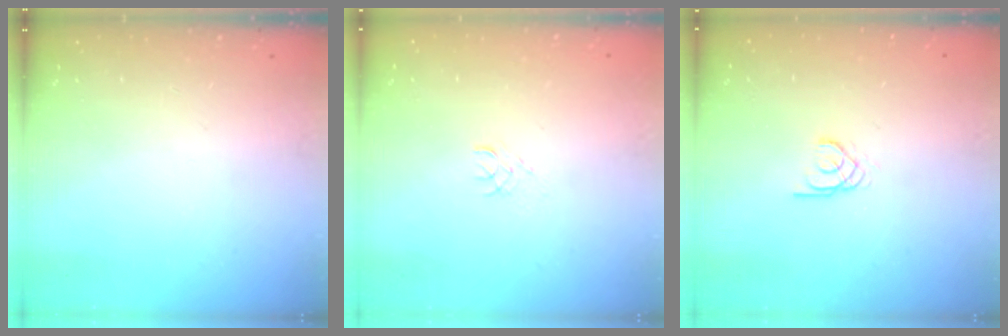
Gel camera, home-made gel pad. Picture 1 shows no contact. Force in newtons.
{"total": 2.4, "press": 2.4, "slide": 0.3}
{"total": 1.9, "press": 1.9, "slide": 0.1}